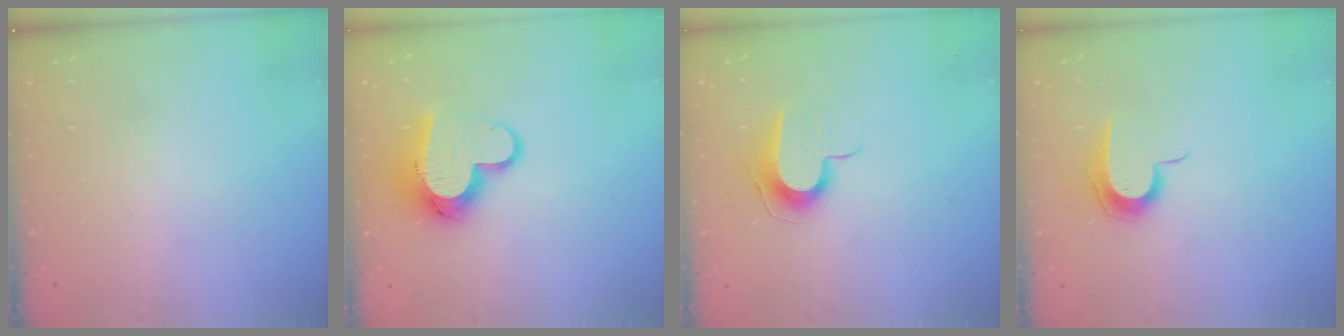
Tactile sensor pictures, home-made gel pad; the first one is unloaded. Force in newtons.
{"total": 15.1, "press": 15.0, "slide": 1.2}
{"total": 9.4, "press": 9.4, "slide": 0.5}
{"total": 8.8, "press": 8.8, "slide": 0.8}